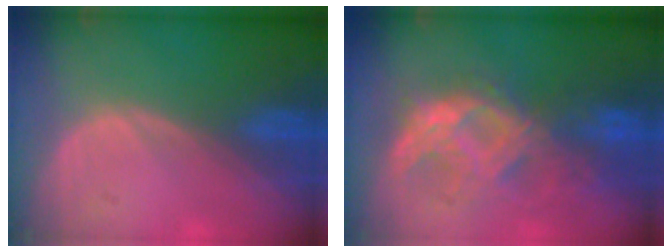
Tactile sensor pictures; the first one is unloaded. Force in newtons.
{"total": 9.0, "press": 8.7, "slide": 2.5}